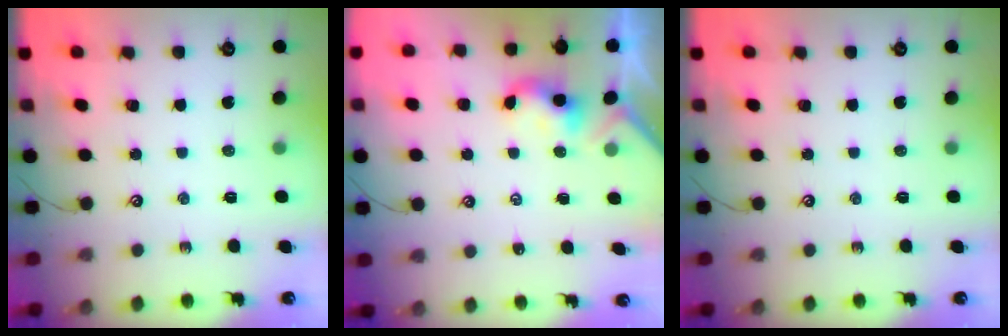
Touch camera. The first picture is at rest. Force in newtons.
{"total": 2.2, "press": 2.2, "slide": 0.2}
{"total": 0.0}